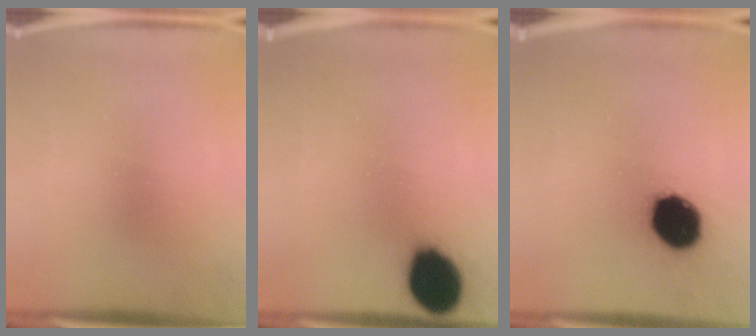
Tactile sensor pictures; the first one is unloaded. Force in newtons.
{"total": 13.0}
{"total": 14.0}